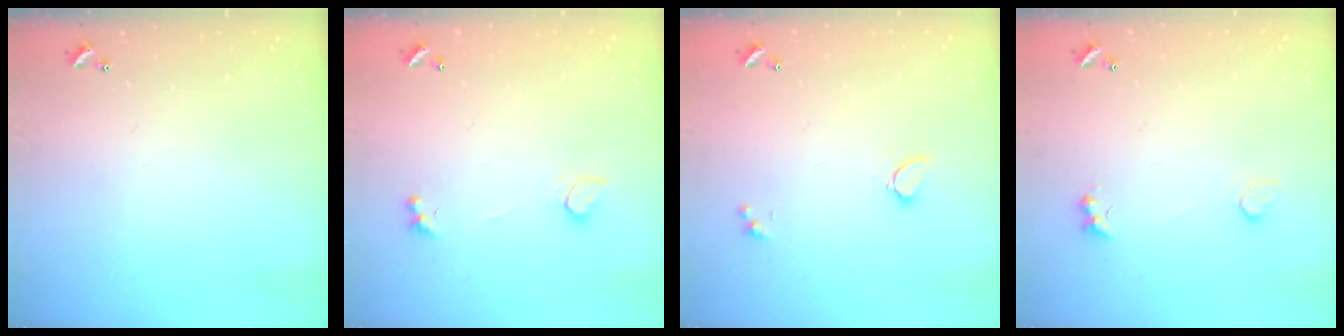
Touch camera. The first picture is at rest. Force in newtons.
{"total": 2.6, "press": 2.4, "slide": 1.2}
{"total": 1.0, "press": 1.0, "slide": 0.2}
{"total": 3.0, "press": 2.9, "slide": 0.8}